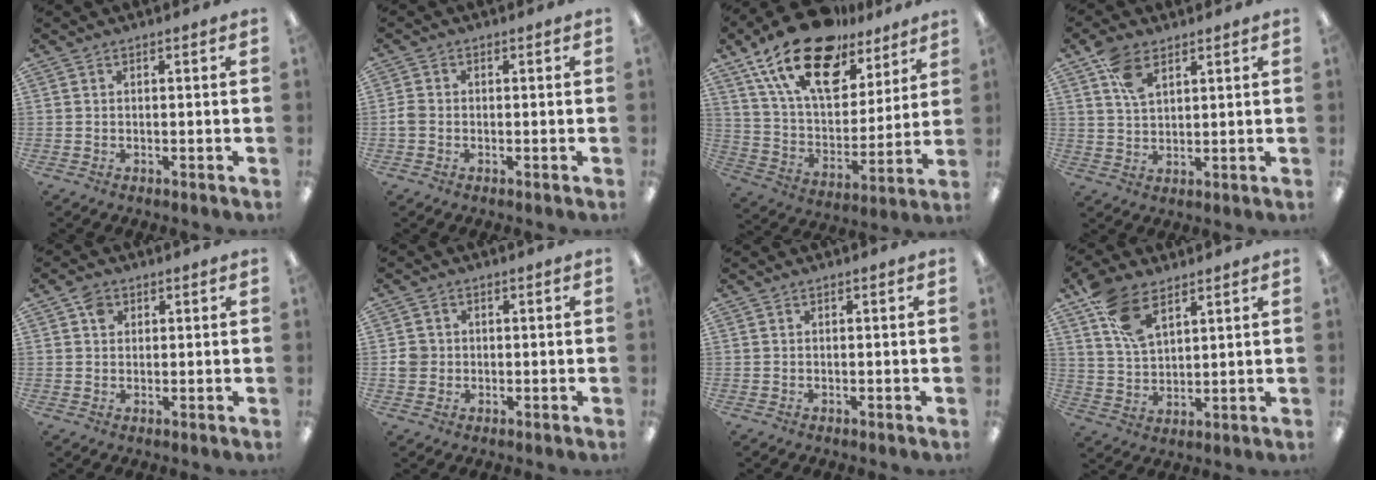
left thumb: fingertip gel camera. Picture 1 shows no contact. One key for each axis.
{"total": 2.3, "fx": -0.6, "fy": 1.7, "fz": 1.4, "tx": -0.030, "ty": 0.002, "tz": -0.013}
{"total": 22.3, "fx": 14.4, "fy": 11.1, "fz": 12.9, "tx": -0.236, "ty": -0.078, "tz": 0.254}
{"total": 7.1, "fx": 4.2, "fy": 3.6, "fz": 4.4, "tx": -0.089, "ty": -0.006, "tz": 0.078}
{"total": 2.9, "fx": 1.3, "fy": 2.3, "fz": 1.1, "tx": -0.018, "ty": 0.001, "tz": 0.022}
{"total": 3.3, "fx": -0.1, "fy": 3.2, "fz": 0.8, "tx": -0.010, "ty": 0.003, "tz": -0.003}
{"total": 0.0}
{"total": 11.0, "fx": 6.5, "fy": 5.7, "fz": 6.8, "tx": -0.130, "ty": -0.018, "tz": 0.125}